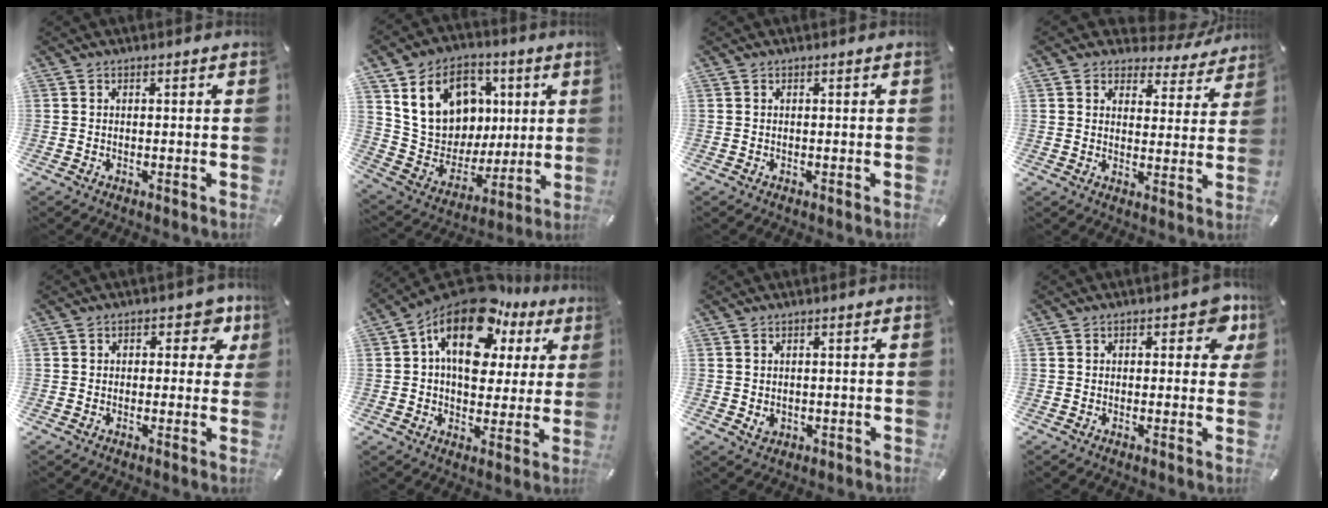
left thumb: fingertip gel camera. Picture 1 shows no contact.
{"total": 18.0, "force": [6.5, 14.6, 8.3], "torque": [-0.144, -0.011, 0.137]}
{"total": 0.0}
{"total": 5.0, "force": [3.8, 3.0, 0.9], "torque": [-0.007, -0.043, 0.060]}
{"total": 6.6, "force": [2.6, 4.4, 4.2], "torque": [-0.039, -0.003, 0.040]}
{"total": 19.0, "force": [9.0, 11.3, 12.3], "torque": [-0.219, -0.044, 0.157]}
{"total": 2.2, "force": [0.1, 2.1, 0.8], "torque": [0.002, -0.004, 0.000]}
{"total": 6.0, "force": [2.6, 3.6, 4.0], "torque": [-0.029, -0.006, 0.036]}